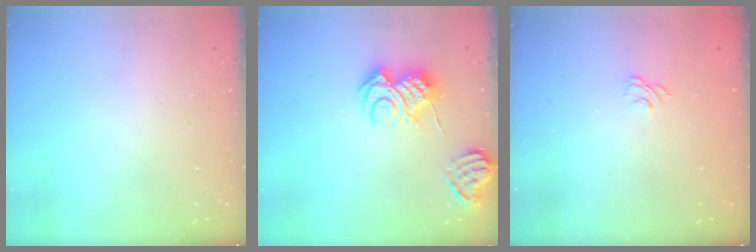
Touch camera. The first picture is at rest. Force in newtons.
{"total": 9.6, "press": 9.5, "slide": 1.4}
{"total": 1.5, "press": 0.9, "slide": 1.2}